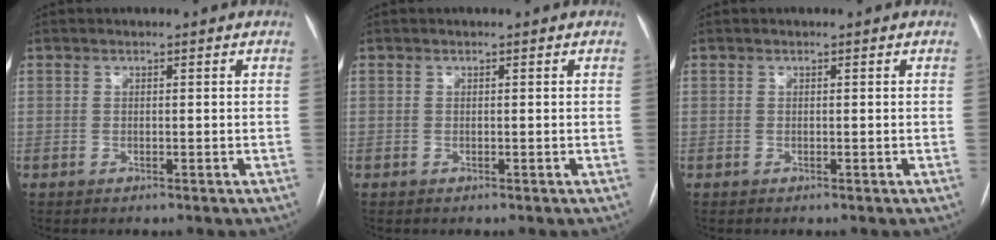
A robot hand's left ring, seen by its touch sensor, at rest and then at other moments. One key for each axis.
{"total": 0.0}
{"total": 0.0}